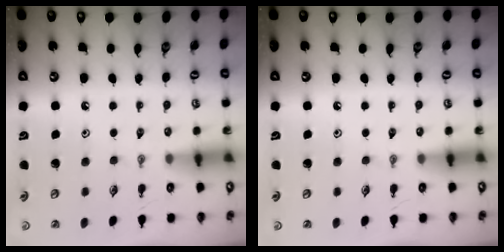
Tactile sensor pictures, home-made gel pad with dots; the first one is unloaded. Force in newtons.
{"total": 0.0}